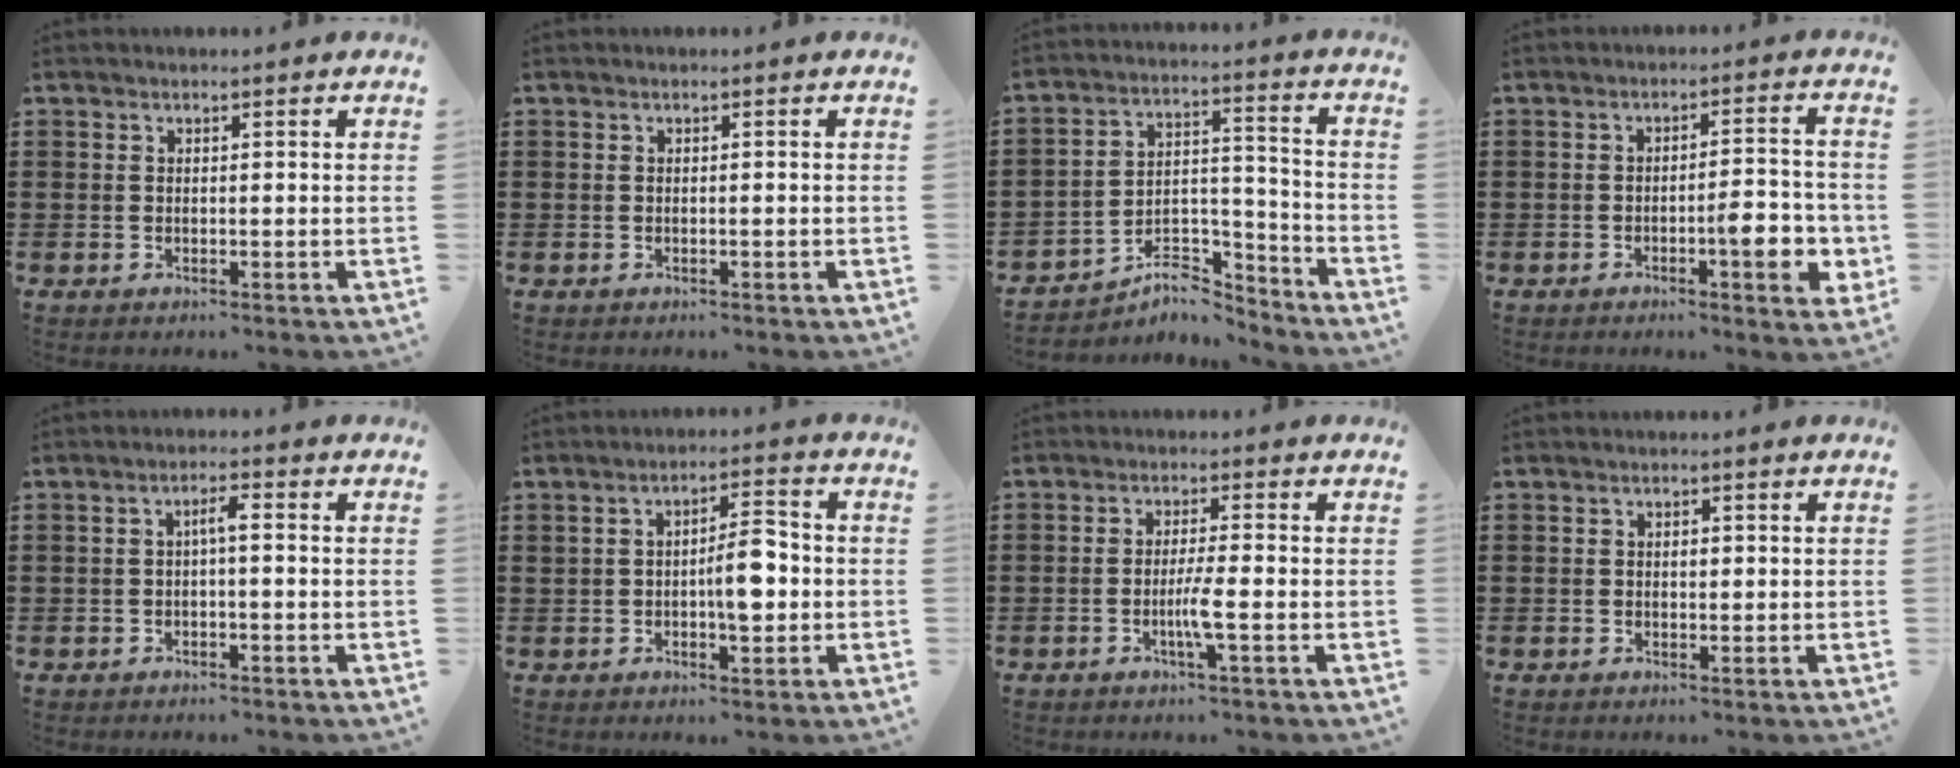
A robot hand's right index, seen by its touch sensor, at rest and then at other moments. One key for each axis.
{"total": 0.0}
{"total": 6.9, "fx": -6.1, "fy": 2.5, "fz": 2.1, "tx": -0.031, "ty": 0.015, "tz": -0.116}
{"total": 6.8, "fx": -2.1, "fy": 1.6, "fz": 6.3, "tx": -0.083, "ty": -0.005, "tz": -0.037}
{"total": 2.2, "fx": -0.3, "fy": 0.4, "fz": 2.1, "tx": -0.042, "ty": 0.005, "tz": -0.008}
{"total": 6.1, "fx": -0.7, "fy": 2.3, "fz": 5.6, "tx": -0.089, "ty": 0.006, "tz": -0.015}
{"total": 3.7, "fx": -1.2, "fy": -0.3, "fz": 3.5, "tx": -0.068, "ty": -0.012, "tz": -0.026}
{"total": 1.0, "fx": 0.1, "fy": 0.5, "fz": 0.8, "tx": -0.017, "ty": 0.002, "tz": 0.002}